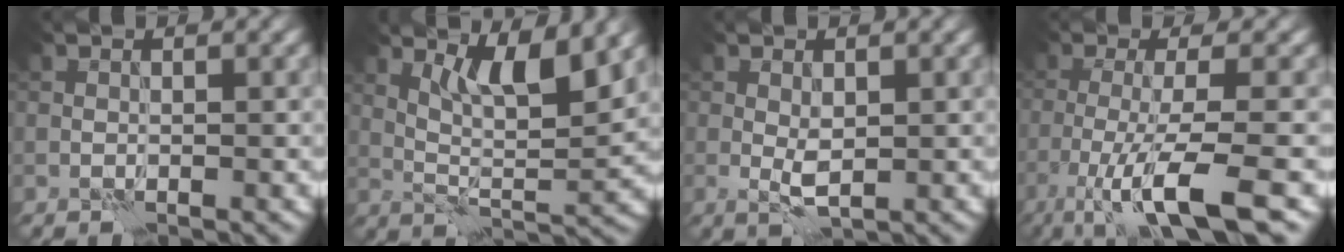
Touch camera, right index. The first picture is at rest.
{"total": 5.8, "force": [3.0, 1.5, 4.7], "torque": [-0.086, -0.009, 0.059]}
{"total": 2.0, "force": [0.1, 0.9, 1.8], "torque": [-0.036, -0.003, 0.002]}
{"total": 8.2, "force": [-4.3, 1.6, 6.8], "torque": [-0.105, -0.003, -0.087]}